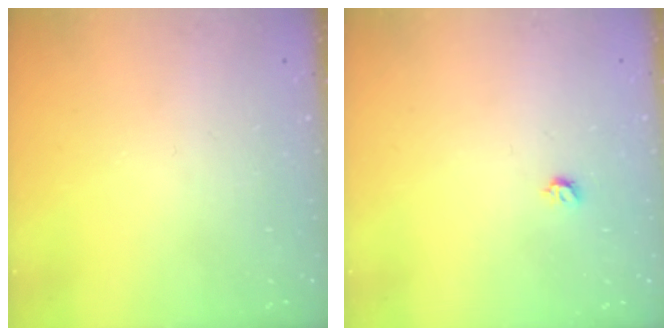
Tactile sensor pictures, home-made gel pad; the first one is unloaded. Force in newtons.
{"total": 3.7, "press": 3.6, "slide": 0.7}